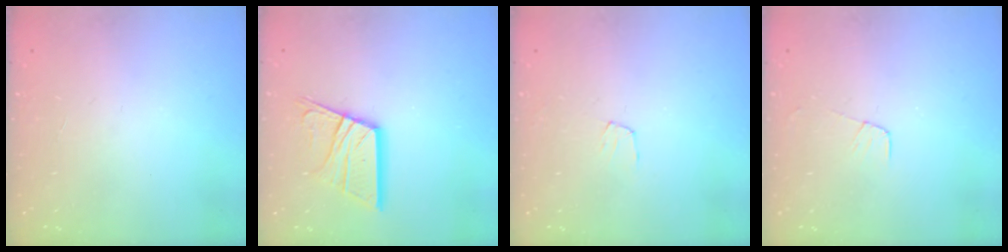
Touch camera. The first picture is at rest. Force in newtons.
{"total": 14.3, "press": 14.2, "slide": 1.4}
{"total": 4.3, "press": 4.3, "slide": 0.3}
{"total": 3.6, "press": 3.6, "slide": 0.3}